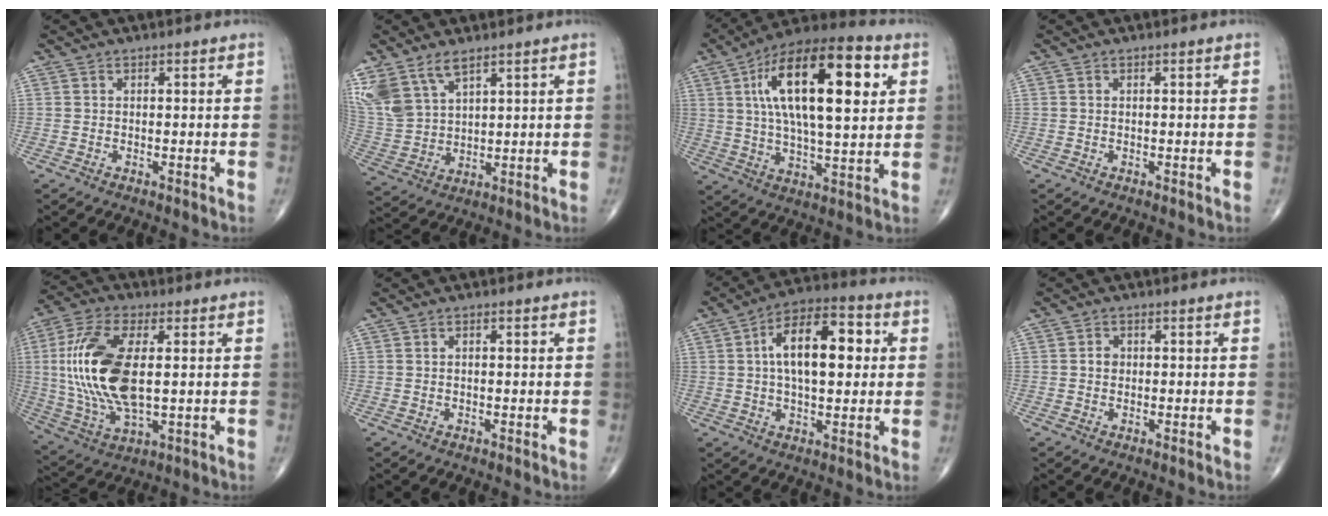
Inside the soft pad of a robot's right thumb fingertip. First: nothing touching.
{"total": 12.2, "force": [7.6, 6.3, 7.2], "torque": [-0.161, -0.016, 0.168]}
{"total": 23.8, "force": [6.7, 9.3, 20.9], "torque": [-0.343, 0.005, 0.101]}
{"total": 0.0}
{"total": 19.5, "force": [1.7, 9.1, 17.1], "torque": [-0.365, -0.006, 0.036]}
{"total": 0.8, "force": [0.1, 0.3, 0.7], "torque": [-0.017, 0.007, 0.004]}
{"total": 15.1, "force": [2.5, 7.5, 12.9], "torque": [-0.193, 0.020, 0.034]}
{"total": 1.6, "force": [0.0, 1.4, 0.8], "torque": [-0.005, 0.005, -0.002]}